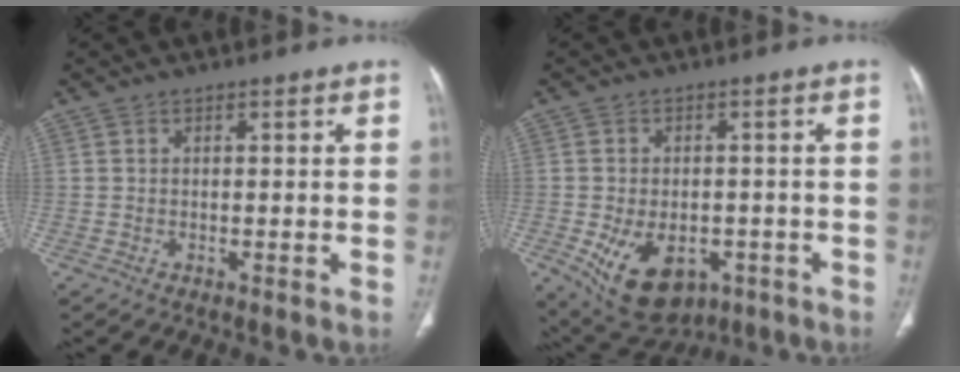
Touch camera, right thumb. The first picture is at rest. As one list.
[{"total": 13.2, "force": [-5.1, 8.7, 8.5], "torque": [-0.131, 0.006, -0.058]}]